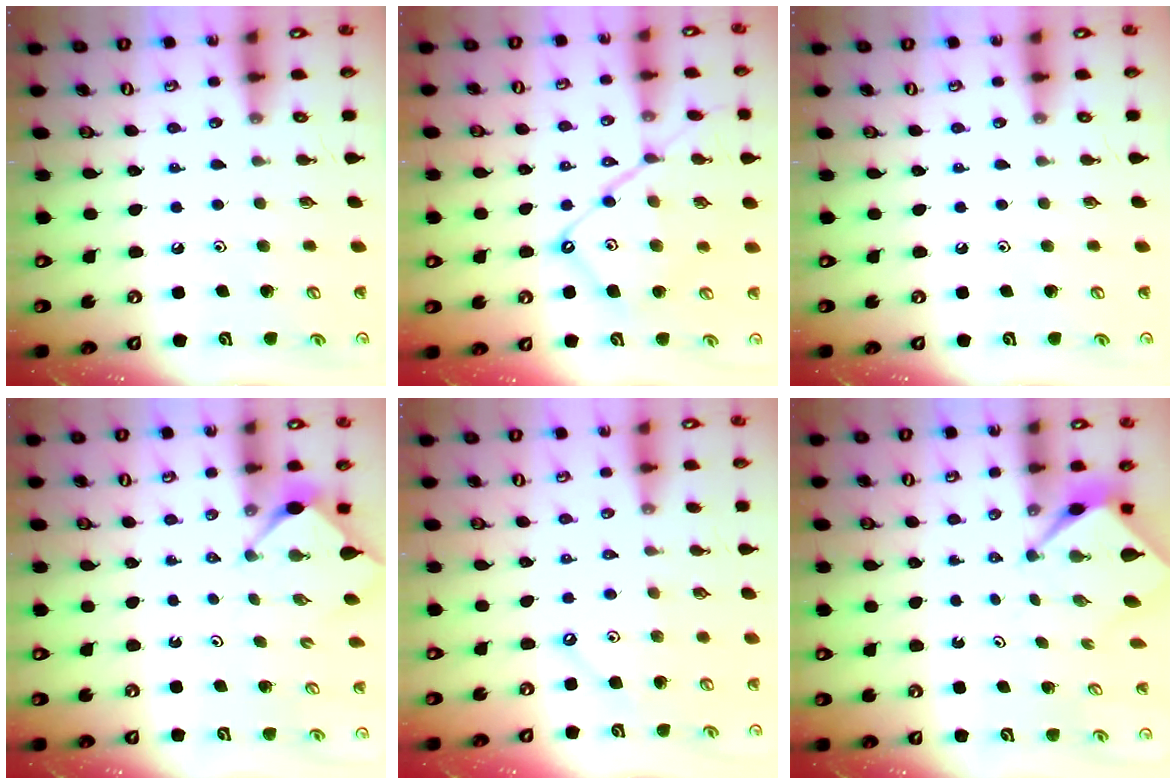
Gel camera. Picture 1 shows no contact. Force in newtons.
{"total": 14.6, "press": 14.5, "slide": 1.4}
{"total": 0.0}
{"total": 2.8, "press": 2.8, "slide": 0.3}
{"total": 1.8, "press": 1.8, "slide": 0.3}
{"total": 2.5, "press": 2.5, "slide": 0.2}